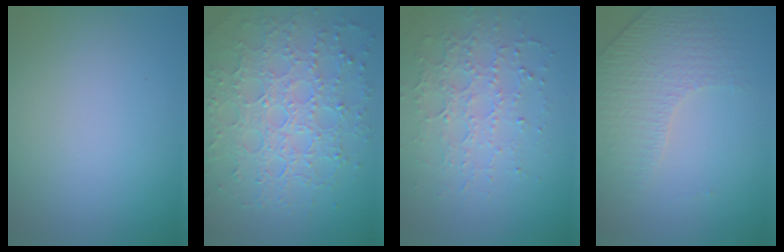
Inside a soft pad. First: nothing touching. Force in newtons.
{"total": 8.0, "press": 5.7, "slide": 5.6}
{"total": 3.5, "press": 3.3, "slide": 1.0}
{"total": 4.4, "press": 3.1, "slide": 3.2}